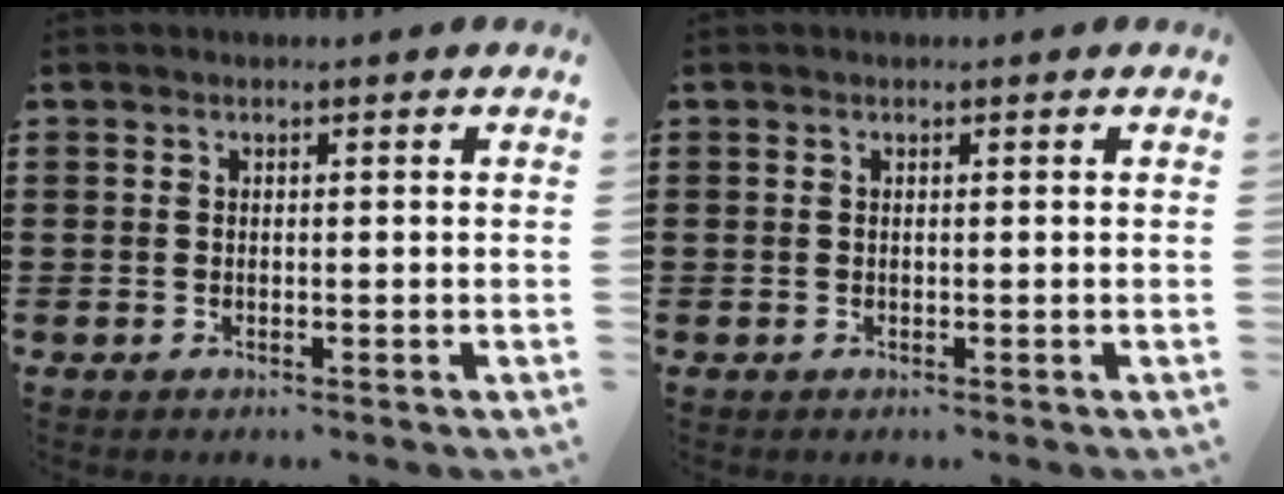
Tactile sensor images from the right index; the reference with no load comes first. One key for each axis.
{"total": 0.0}